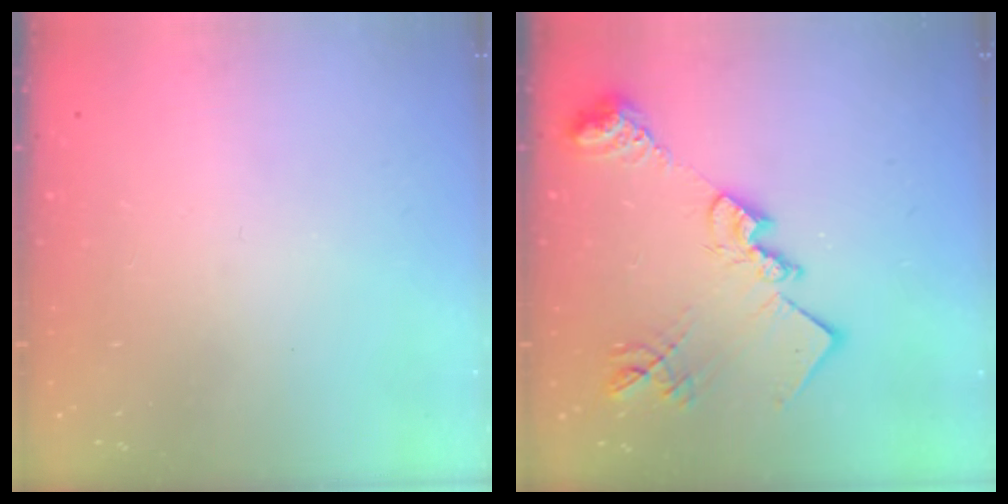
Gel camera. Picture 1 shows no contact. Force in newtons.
{"total": 19.7, "press": 19.7, "slide": 1.4}